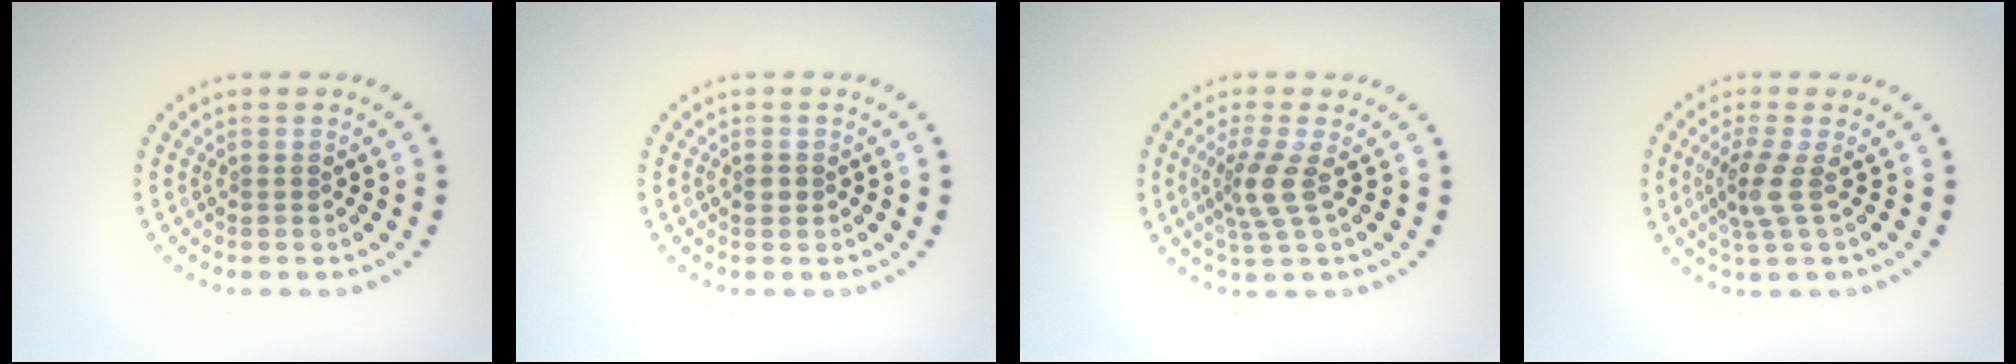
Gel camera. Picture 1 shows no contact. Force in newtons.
{"total": 1.1, "press": 1.1, "slide": 0.1}
{"total": 2.9, "press": 2.0, "slide": 2.1}
{"total": 2.7, "press": 2.0, "slide": 1.7}